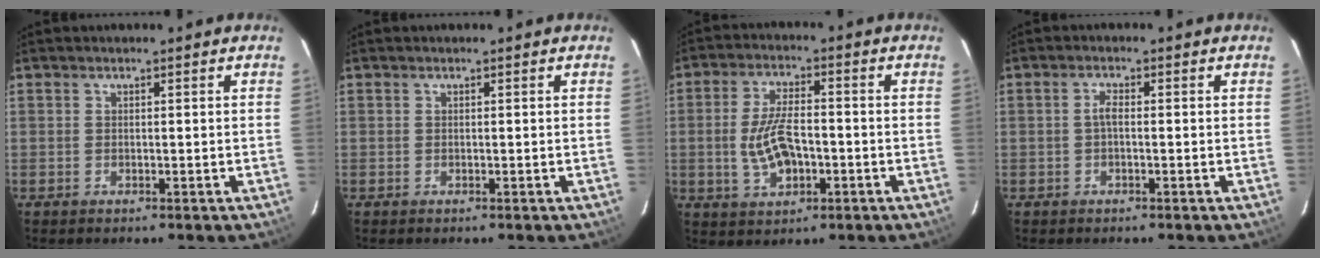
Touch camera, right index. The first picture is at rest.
{"total": 0.0}
{"total": 8.8, "force": [-1.8, 4.3, 7.5], "torque": [-0.155, 0.001, -0.027]}
{"total": 1.6, "force": [-0.3, 0.6, 1.4], "torque": [-0.030, 0.007, -0.007]}